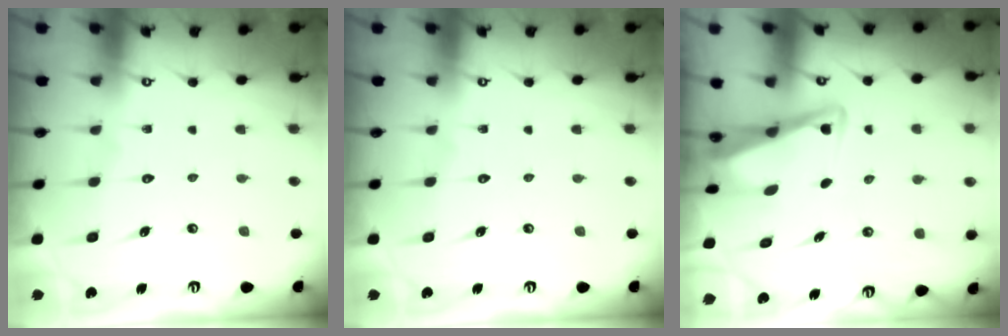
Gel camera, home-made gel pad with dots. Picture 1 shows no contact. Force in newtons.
{"total": 0.0}
{"total": 3.3, "press": 3.2, "slide": 0.8}